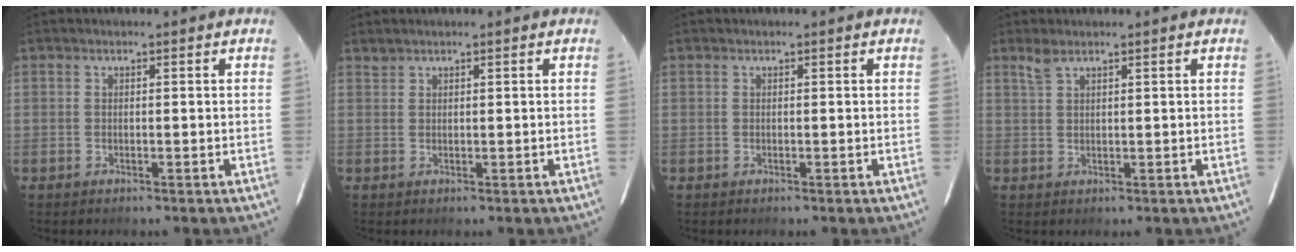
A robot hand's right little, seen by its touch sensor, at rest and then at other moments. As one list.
[{"total": 0.8, "force": [0.8, 0.1, 0.0], "torque": [-0.001, 0.002, 0.017]}, {"total": 0.0}, {"total": 1.9, "force": [1.6, 0.4, 0.9], "torque": [-0.020, 0.004, 0.032]}]